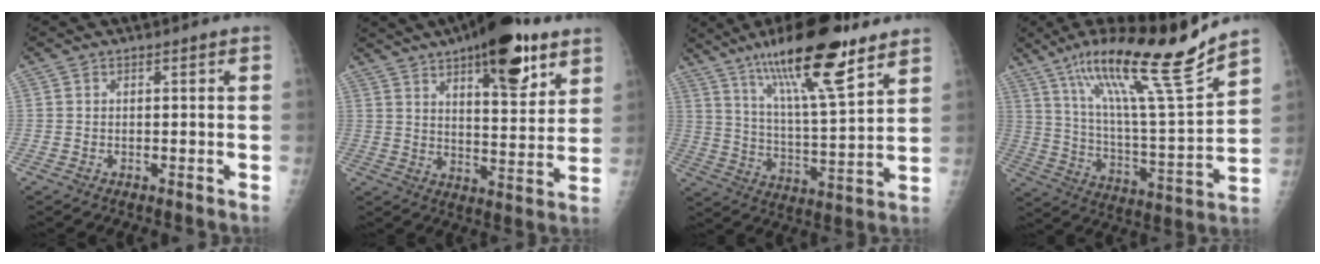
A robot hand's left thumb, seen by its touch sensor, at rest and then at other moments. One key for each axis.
{"total": 18.6, "fx": 10.9, "fy": 6.5, "fz": 13.5, "tx": -0.166, "ty": -0.048, "tz": 0.162}
{"total": 19.7, "fx": 13.0, "fy": 4.1, "fz": 14.2, "tx": -0.221, "ty": -0.057, "tz": 0.222}
{"total": 22.3, "fx": 16.1, "fy": 1.3, "fz": 15.5, "tx": -0.230, "ty": -0.072, "tz": 0.279}